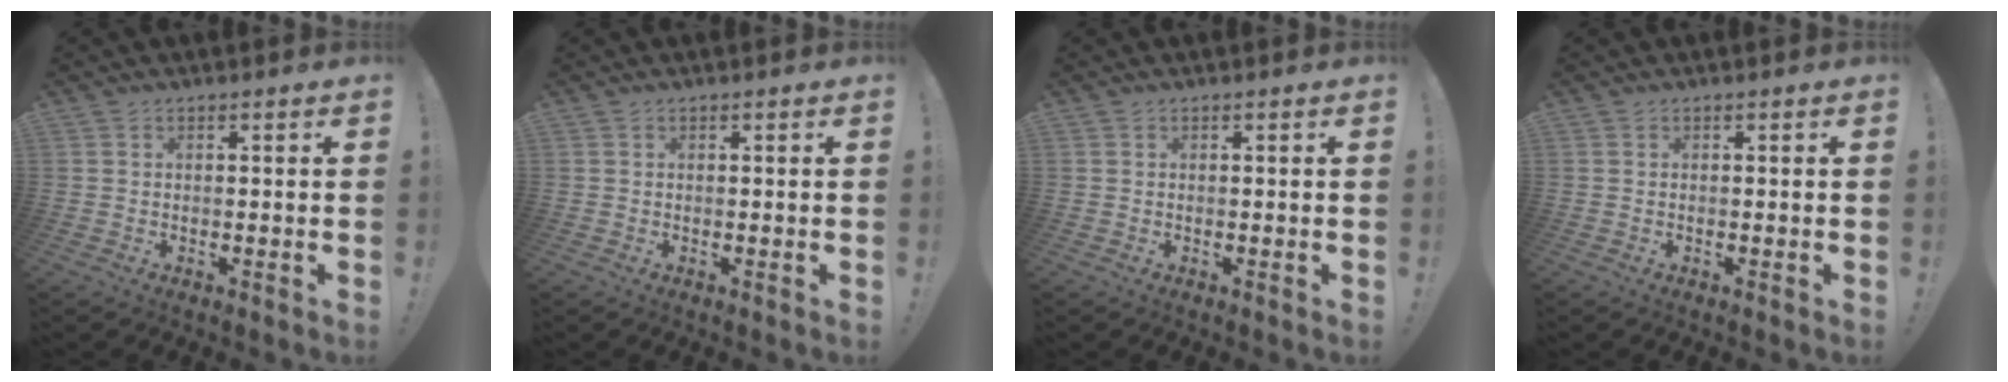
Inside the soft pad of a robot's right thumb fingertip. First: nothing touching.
{"total": 0.0}
{"total": 0.0}
{"total": 0.0}